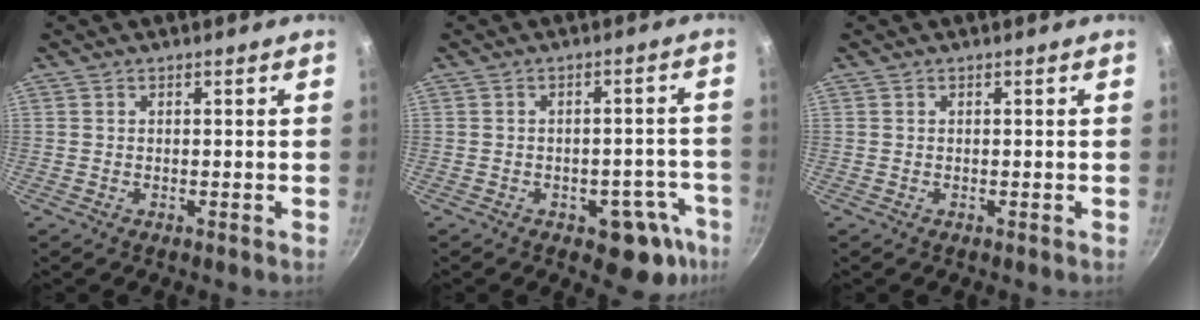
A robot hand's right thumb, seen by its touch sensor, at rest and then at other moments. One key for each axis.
{"total": 8.8, "fx": -4.8, "fy": 4.3, "fz": 6.0, "tx": -0.040, "ty": 0.039, "tz": -0.054}
{"total": 0.0}